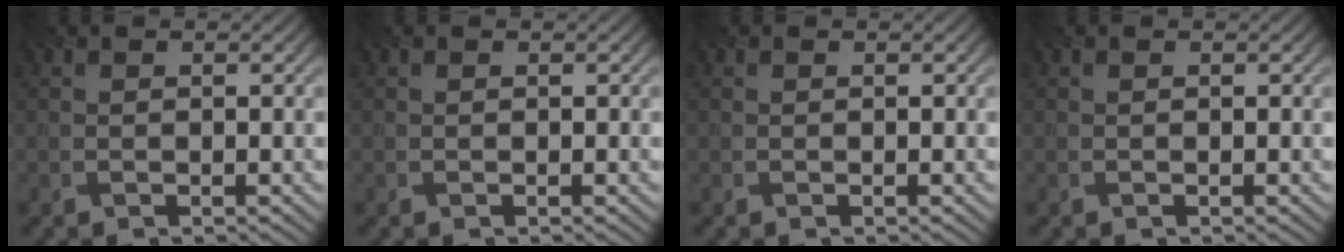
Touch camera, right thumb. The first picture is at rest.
{"total": 0.0}
{"total": 0.0}
{"total": 0.0}